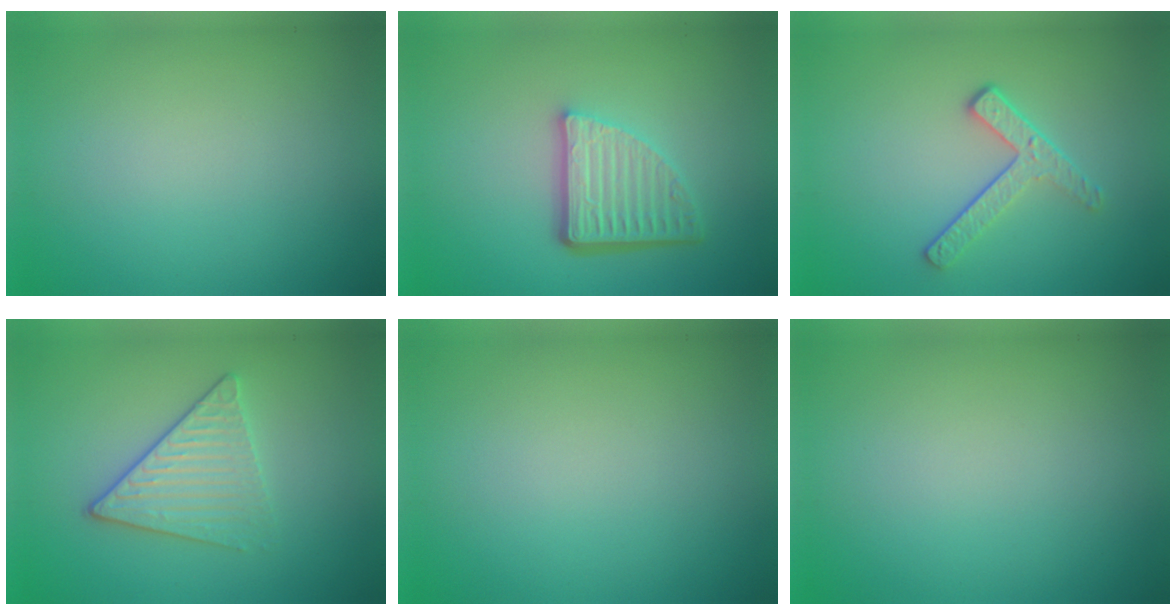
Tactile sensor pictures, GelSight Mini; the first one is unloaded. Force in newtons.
{"total": 5.3, "press": 3.7, "slide": 3.8}
{"total": 2.3, "press": 1.7, "slide": 1.6}
{"total": 3.7, "press": 3.1, "slide": 2.0}
{"total": 0.0}
{"total": 0.0}